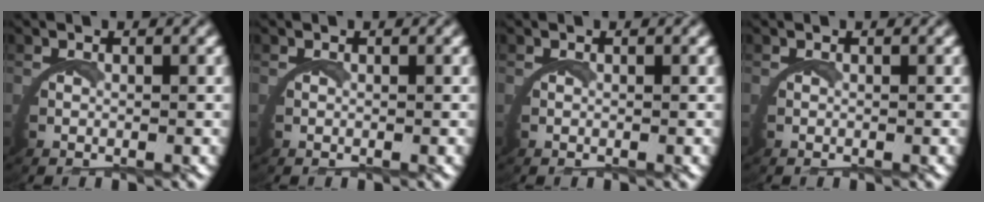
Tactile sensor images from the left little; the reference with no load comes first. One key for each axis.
{"total": 0.0}
{"total": 0.0}
{"total": 0.0}